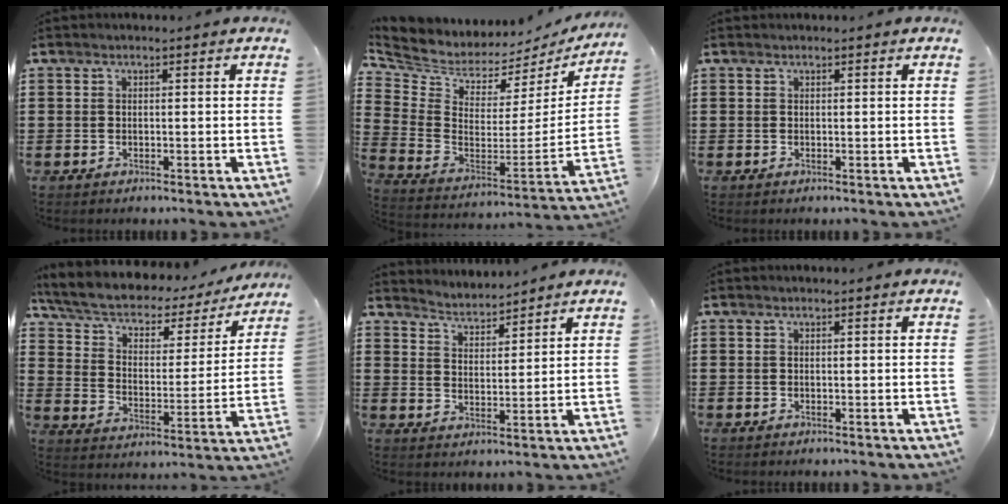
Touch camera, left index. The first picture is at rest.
{"total": 4.5, "force": [4.1, 1.8, 0.5], "torque": [-0.044, -0.051, 0.069]}
{"total": 0.0}
{"total": 5.3, "force": [3.5, 2.5, 3.0], "torque": [-0.074, -0.025, 0.056]}
{"total": 3.5, "force": [3.4, 0.0, -0.6], "torque": [-0.003, -0.018, 0.060]}
{"total": 0.0}